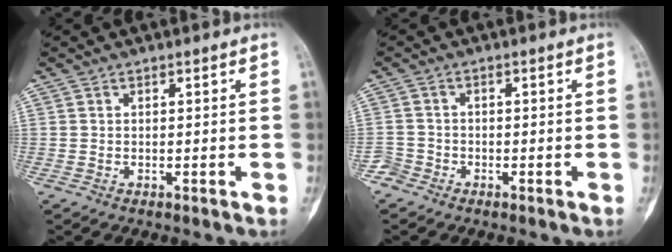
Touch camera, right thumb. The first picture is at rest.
{"total": 2.4, "force": [-1.8, 1.5, -0.4], "torque": [0.014, 0.009, -0.042]}